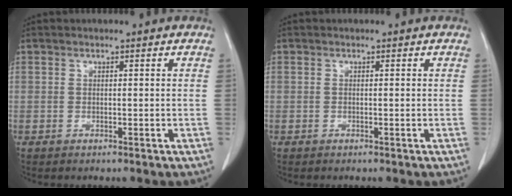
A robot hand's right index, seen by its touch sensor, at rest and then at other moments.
{"total": 0.0}